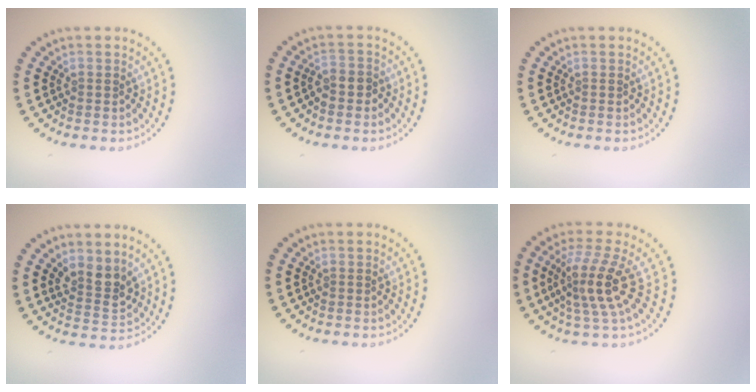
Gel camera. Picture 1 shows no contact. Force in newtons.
{"total": 1.9, "press": 1.7, "slide": 0.8}
{"total": 0.0}
{"total": 2.7, "press": 2.3, "slide": 1.3}
{"total": 0.0}
{"total": 4.1, "press": 3.1, "slide": 2.6}